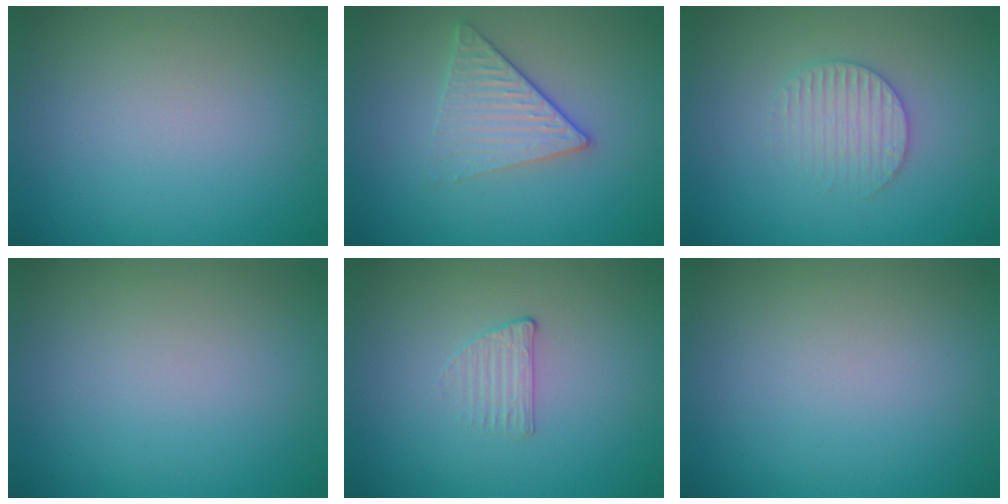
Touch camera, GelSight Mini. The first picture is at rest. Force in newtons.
{"total": 3.4, "press": 2.8, "slide": 1.9}
{"total": 2.5, "press": 2.5, "slide": 0.4}
{"total": 0.0}
{"total": 1.2, "press": 0.6, "slide": 1.0}
{"total": 0.0}